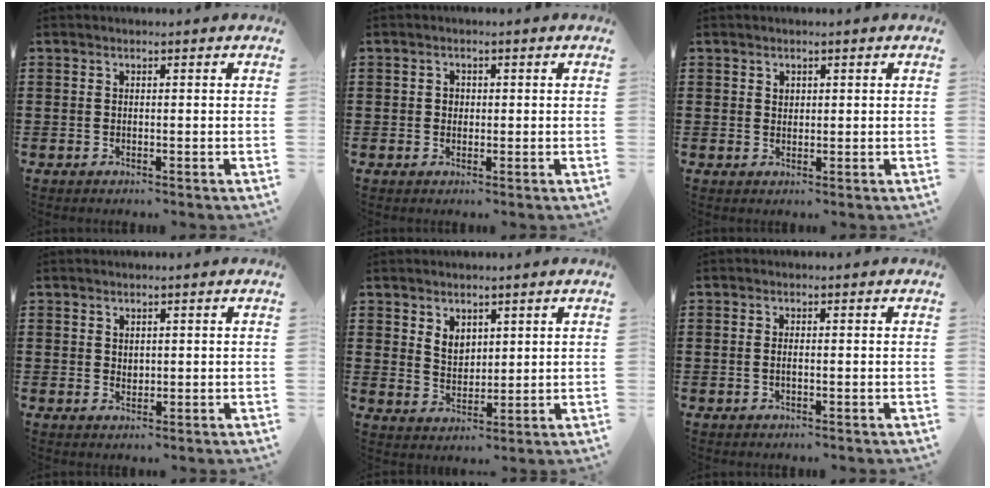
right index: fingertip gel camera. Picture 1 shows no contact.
{"total": 1.1, "force": [0.1, 1.0, 0.4], "torque": [-0.011, 0.005, 0.000]}
{"total": 1.1, "force": [0.7, 0.8, 0.3], "torque": [-0.008, 0.003, 0.013]}
{"total": 1.4, "force": [1.0, 0.9, 0.1], "torque": [-0.002, 0.005, 0.019]}
{"total": 3.6, "force": [2.3, 2.5, 1.2], "torque": [-0.033, 0.009, 0.043]}
{"total": 0.9, "force": [-0.1, 0.2, 0.8], "torque": [-0.017, -0.001, -0.002]}